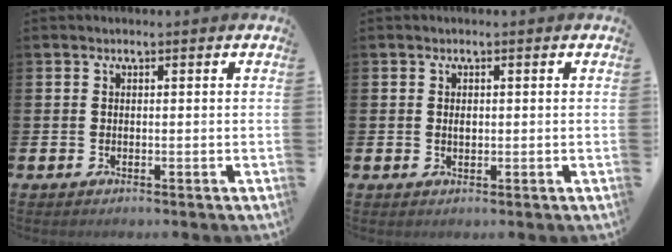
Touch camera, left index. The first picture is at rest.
{"total": 0.8, "force": [0.2, 0.5, 0.6], "torque": [-0.014, 0.003, 0.002]}